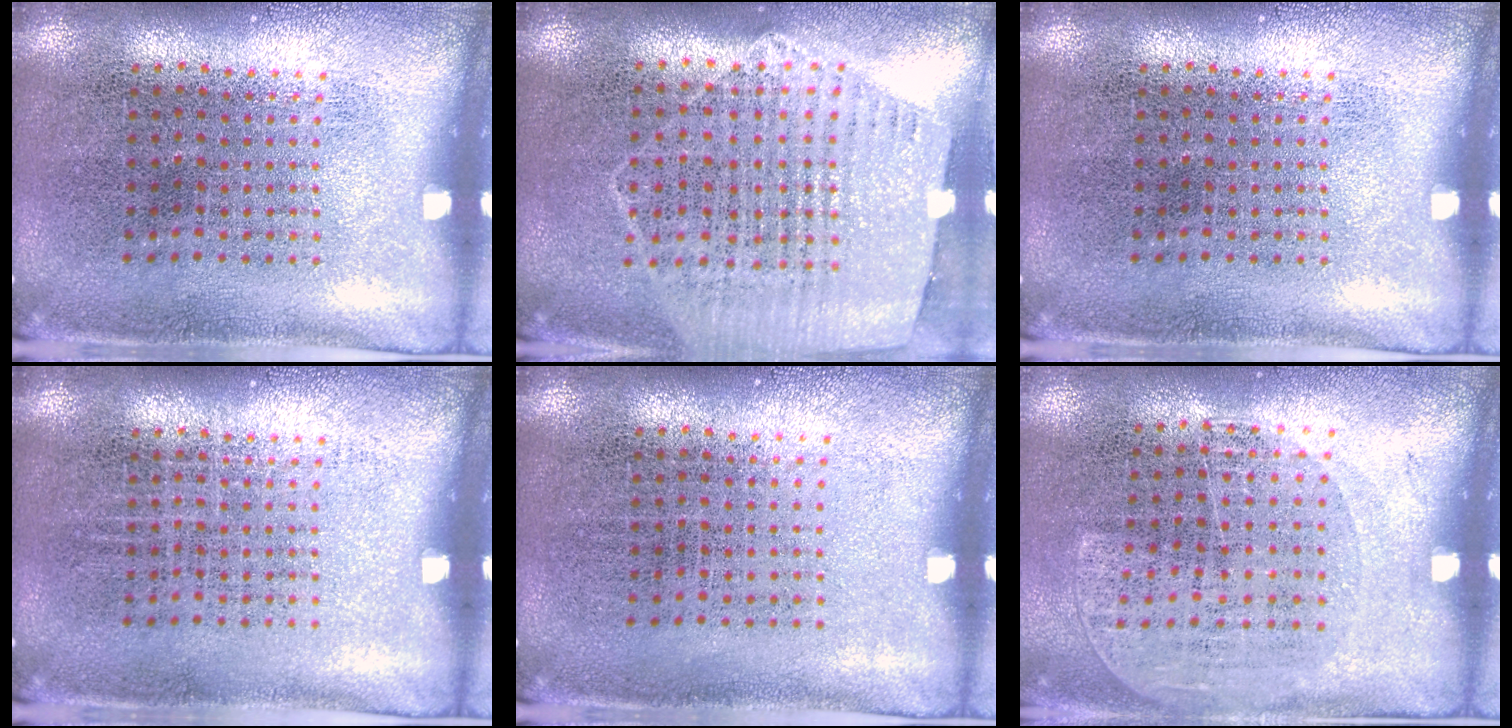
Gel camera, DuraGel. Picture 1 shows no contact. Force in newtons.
{"total": 1.2, "press": 1.1, "slide": 0.3}
{"total": 0.0}
{"total": 0.0}
{"total": 0.0}
{"total": 1.3, "press": 1.0, "slide": 0.7}